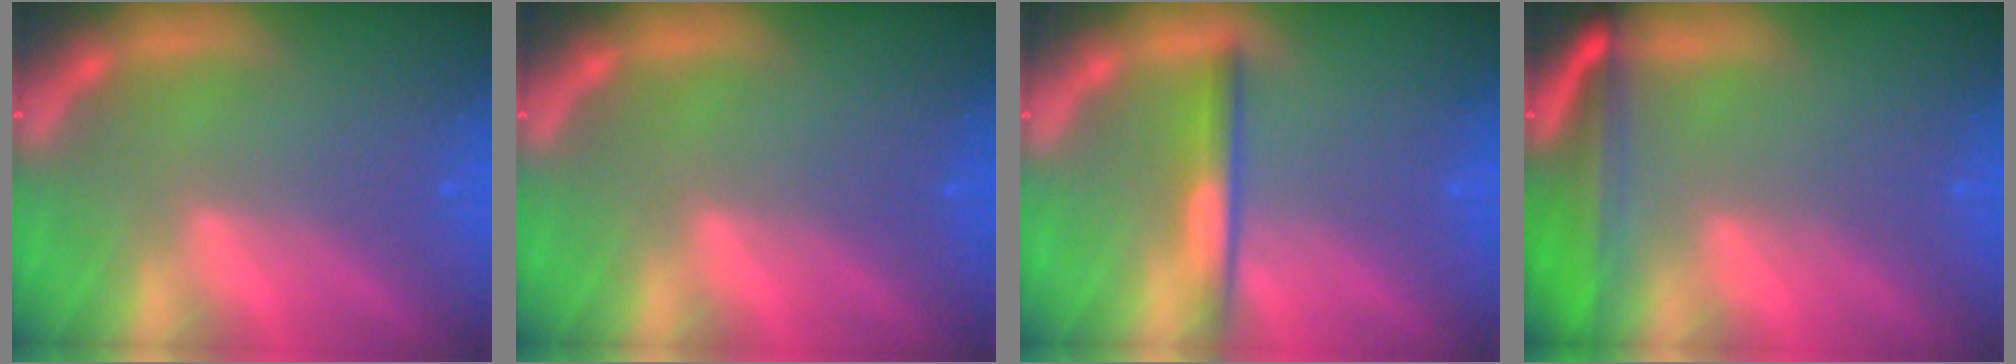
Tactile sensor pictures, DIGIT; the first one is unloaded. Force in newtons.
{"total": 0.0}
{"total": 3.0}
{"total": 6.6}